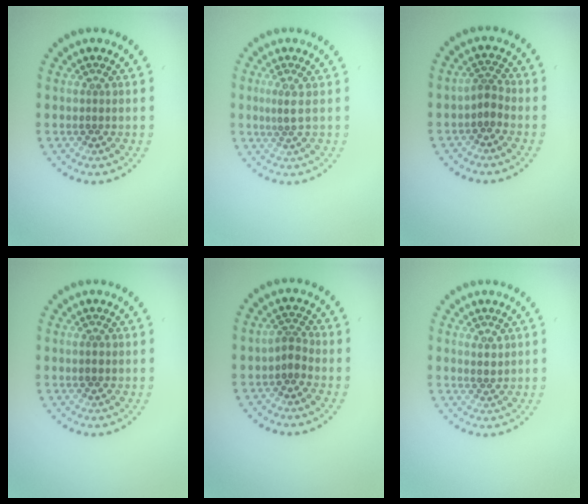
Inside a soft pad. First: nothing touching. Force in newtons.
{"total": 1.4, "press": 1.0, "slide": 0.9}
{"total": 1.6, "press": 1.2, "slide": 1.0}
{"total": 1.0, "press": 1.0, "slide": 0.0}
{"total": 1.6, "press": 1.2, "slide": 1.0}
{"total": 1.3, "press": 1.1, "slide": 0.7}